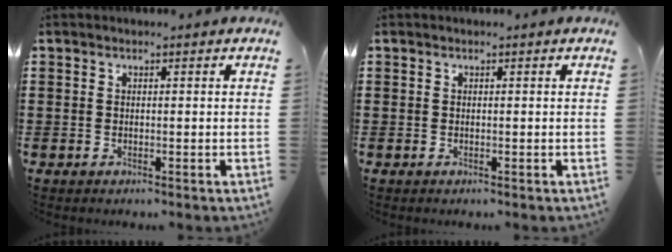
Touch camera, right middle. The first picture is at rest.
{"total": 0.0}